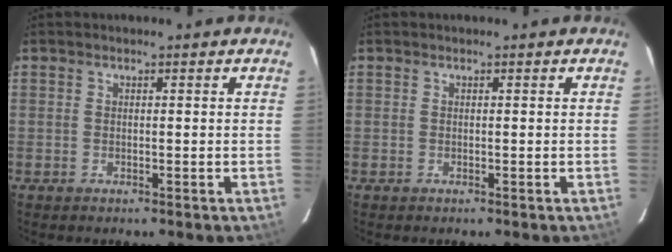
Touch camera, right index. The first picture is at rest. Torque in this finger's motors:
{"motor_torque": [0.00, 0.00, 0.03, 0.00]}